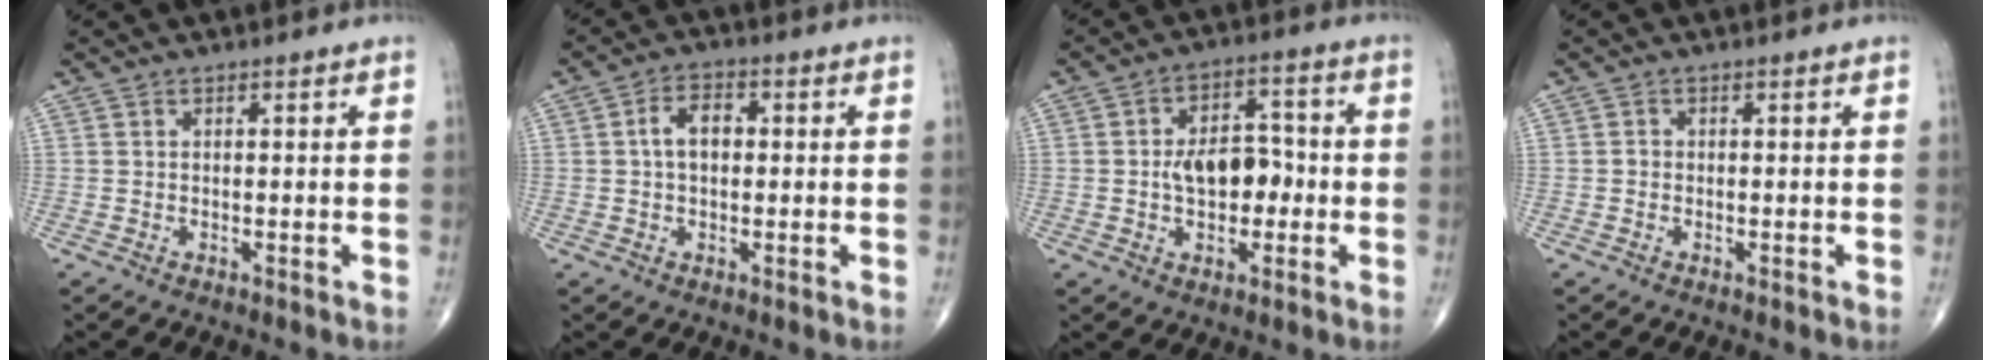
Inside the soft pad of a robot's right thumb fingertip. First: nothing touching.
{"total": 5.1, "force": [0.3, 3.3, 3.9], "torque": [-0.065, 0.017, 0.001]}
{"total": 10.1, "force": [-1.0, 6.3, 7.9], "torque": [-0.098, 0.027, -0.021]}
{"total": 0.7, "force": [-0.2, 0.6, 0.3], "torque": [-0.003, 0.002, -0.007]}